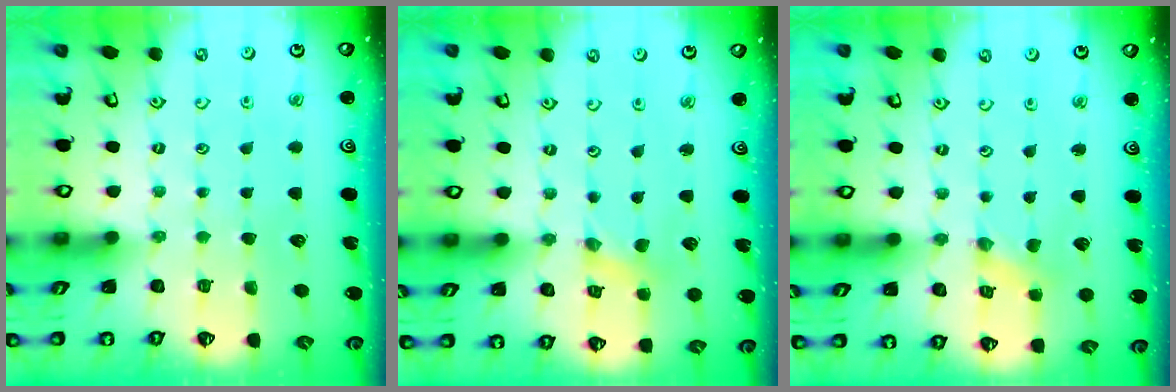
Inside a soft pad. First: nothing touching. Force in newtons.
{"total": 1.3, "press": 1.3, "slide": 0.2}
{"total": 0.9, "press": 0.9, "slide": 0.1}